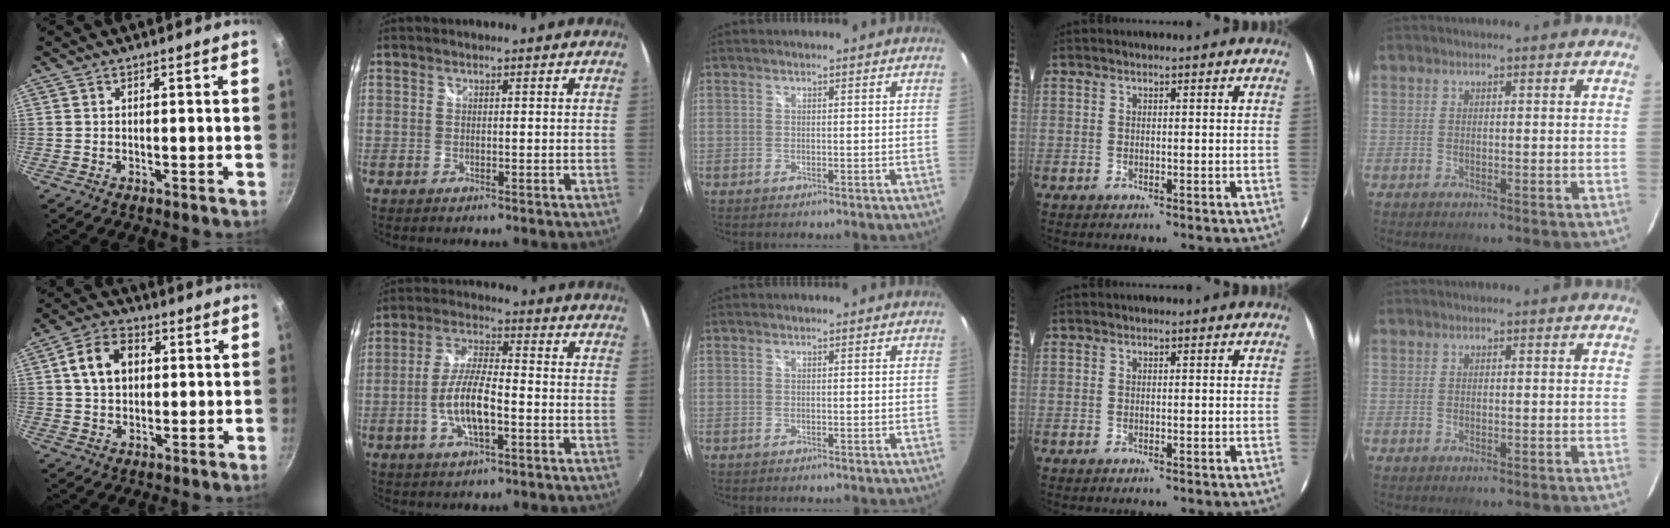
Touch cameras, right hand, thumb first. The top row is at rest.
{"thumb": {"total": 9.5, "force": [2.1, 7.0, 6.1], "torque": [-0.087, 0.013, 0.028]}, "index": {"total": 8.8, "force": [-2.7, 2.5, 8.0], "torque": [-0.164, 0.002, -0.051]}}